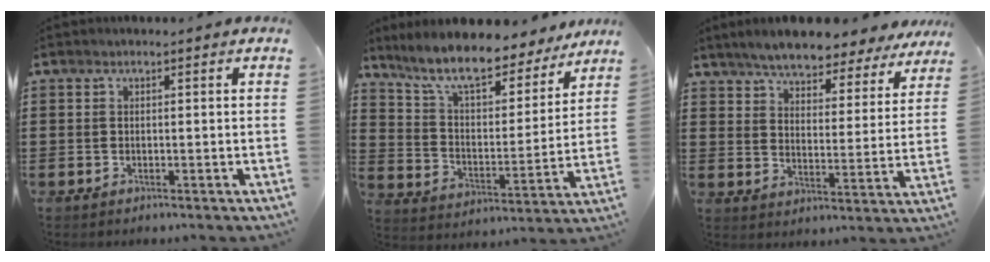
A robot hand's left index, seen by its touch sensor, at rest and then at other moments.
{"total": 9.9, "force": [8.6, 1.5, 4.7], "torque": [-0.125, -0.044, 0.148]}
{"total": 5.3, "force": [5.1, 0.2, 1.3], "torque": [-0.052, -0.036, 0.085]}